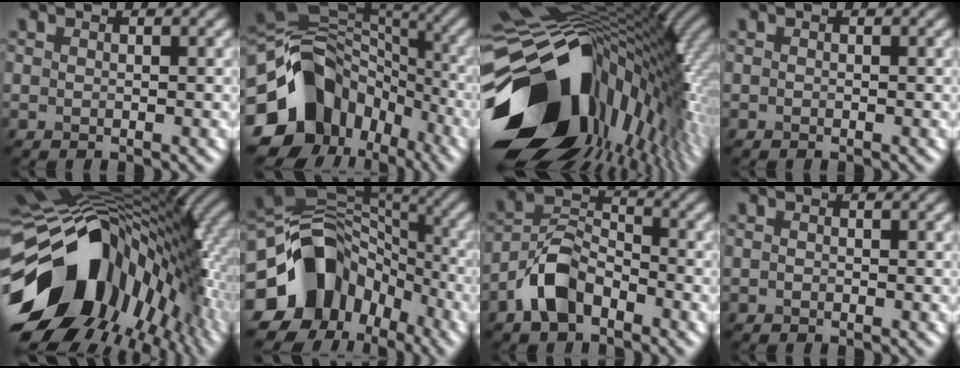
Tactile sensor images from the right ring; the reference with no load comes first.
{"total": 14.2, "force": [-4.4, 11.1, 7.6], "torque": [-0.144, -0.003, -0.085]}
{"total": 19.3, "force": [-2.8, 11.5, 15.2], "torque": [-0.242, -0.037, -0.036]}
{"total": 0.0}
{"total": 16.6, "force": [-4.0, 10.1, 12.6], "torque": [-0.196, -0.009, -0.073]}
{"total": 14.0, "force": [-4.6, 10.9, 7.4], "torque": [-0.134, 0.007, -0.089]}
{"total": 5.2, "force": [-3.1, 3.0, 2.9], "torque": [-0.054, 0.011, -0.069]}
{"total": 0.0}